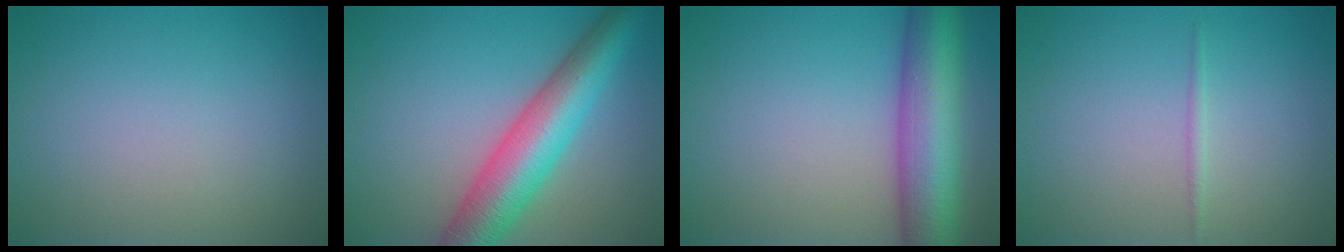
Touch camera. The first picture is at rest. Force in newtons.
{"total": 8.2, "press": 8.2, "slide": 0.1}
{"total": 9.4, "press": 9.4, "slide": 0.4}
{"total": 0.7, "press": 0.7, "slide": 0.0}